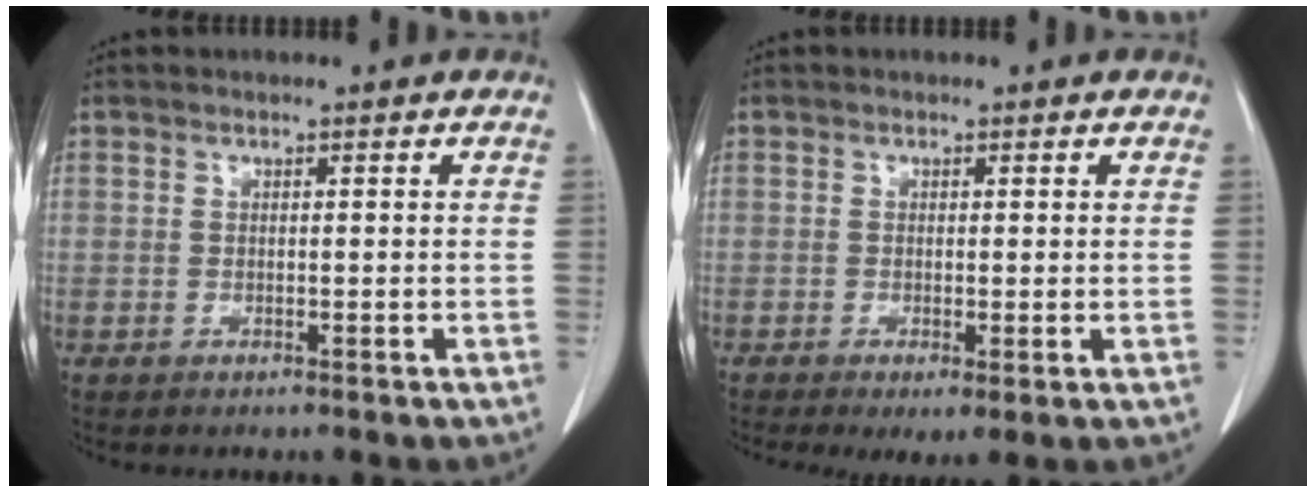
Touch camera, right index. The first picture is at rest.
{"total": 3.1, "force": [-1.0, 0.9, 2.8], "torque": [-0.042, -0.010, -0.012]}